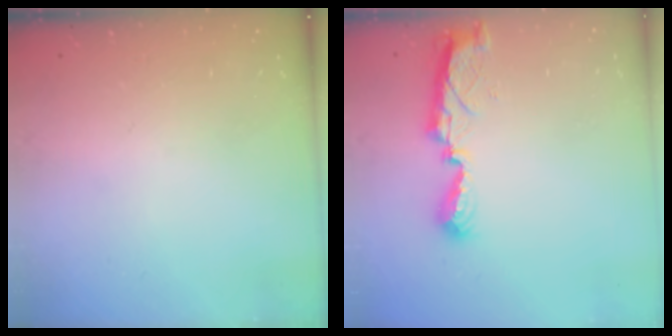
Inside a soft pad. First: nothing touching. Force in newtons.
{"total": 8.8, "press": 8.7, "slide": 0.4}